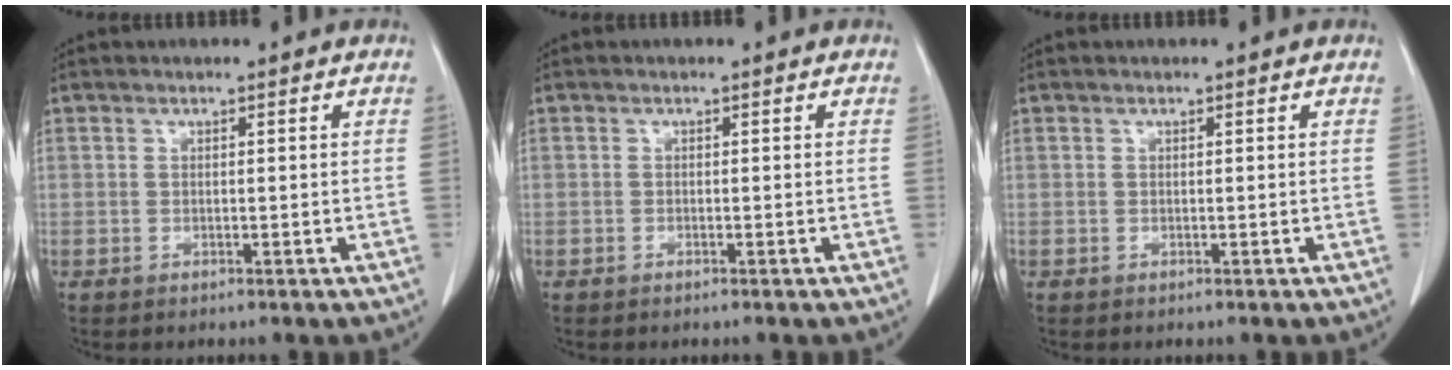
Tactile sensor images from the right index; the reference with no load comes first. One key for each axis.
{"total": 0.0}
{"total": 0.0}